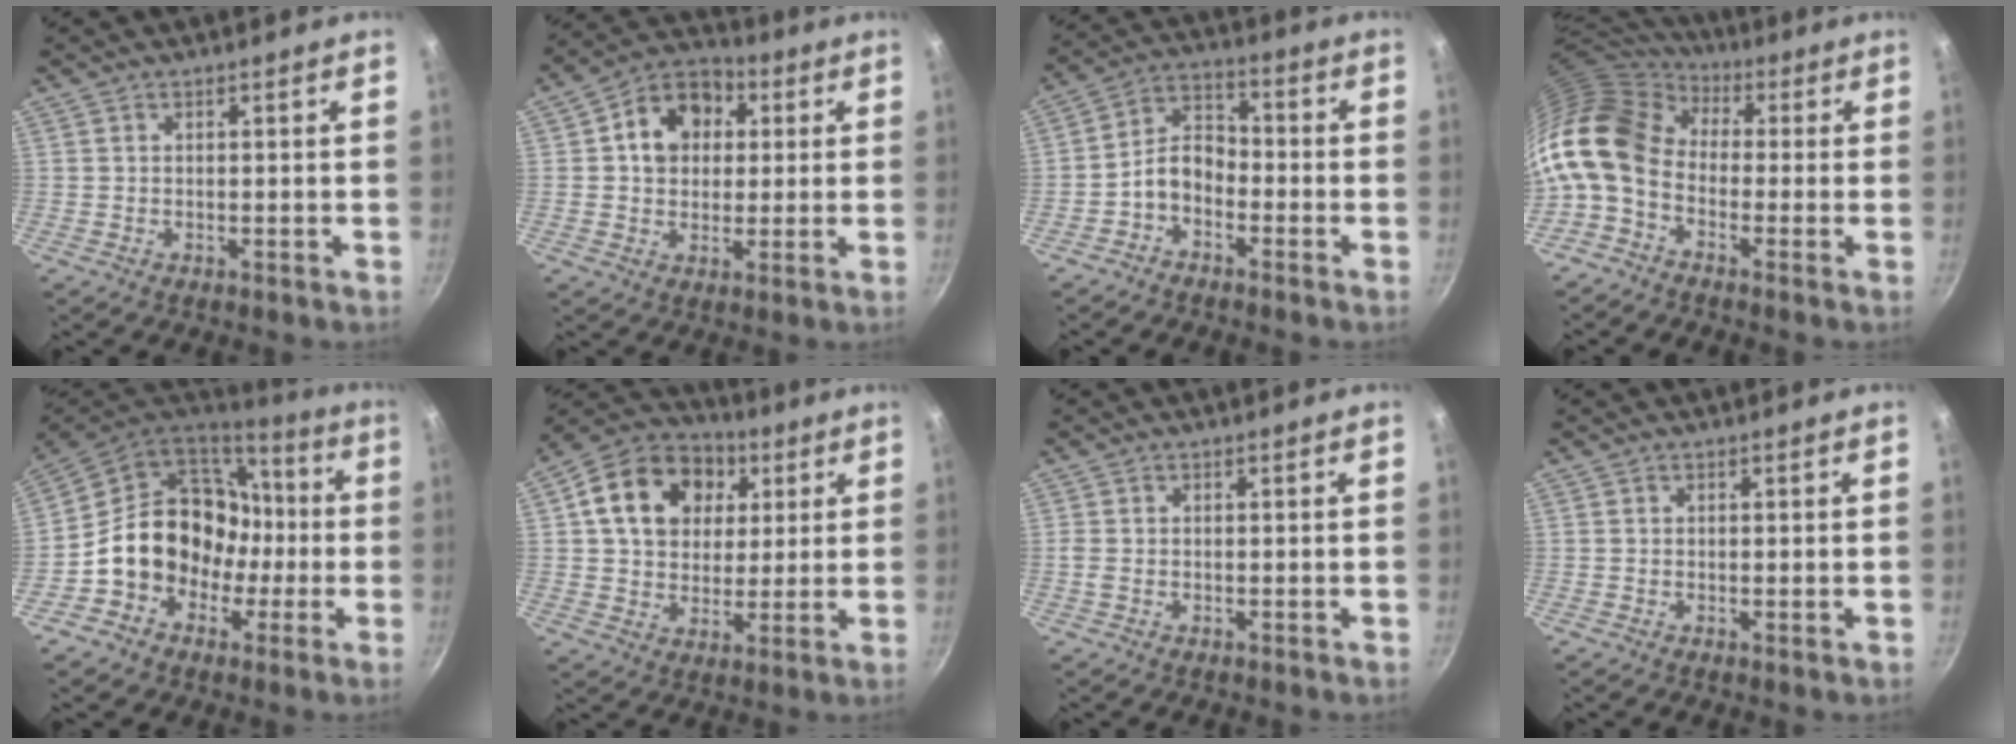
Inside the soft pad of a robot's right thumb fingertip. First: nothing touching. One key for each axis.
{"total": 11.6, "fx": 2.5, "fy": 9.3, "fz": 6.5, "tx": -0.070, "ty": 0.016, "tz": 0.024}
{"total": 6.7, "fx": -3.2, "fy": 4.4, "fz": 3.9, "tx": -0.057, "ty": 0.050, "tz": -0.073}
{"total": 15.5, "fx": -0.4, "fy": 10.6, "fz": 11.2, "tx": -0.219, "ty": 0.025, "tz": -0.031}
{"total": 18.9, "fx": -2.3, "fy": 15.9, "fz": 10.0, "tx": -0.123, "ty": 0.065, "tz": -0.027}
{"total": 17.7, "fx": 5.0, "fy": 13.6, "fz": 10.2, "tx": -0.153, "ty": 0.013, "tz": 0.073}
{"total": 1.0, "fx": -0.3, "fy": 0.6, "fz": 0.8, "tx": -0.020, "ty": 0.002, "tz": -0.008}
{"total": 0.0}